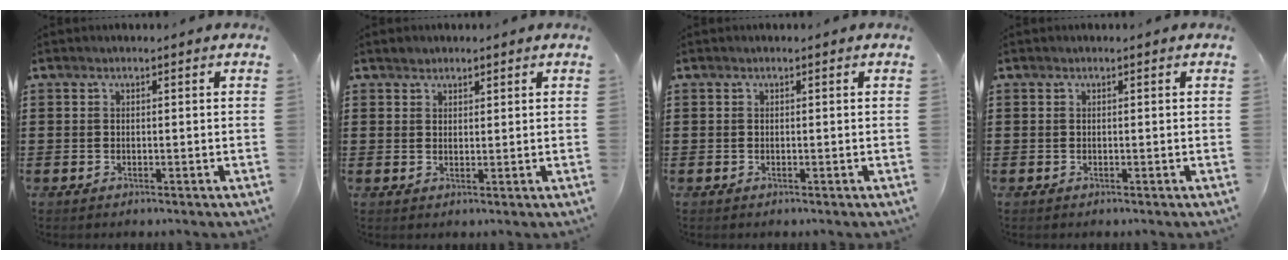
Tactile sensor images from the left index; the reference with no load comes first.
{"total": 1.6, "force": [1.4, 0.8, 0.0], "torque": [-0.003, 0.004, 0.027]}
{"total": 0.0}
{"total": 0.0}